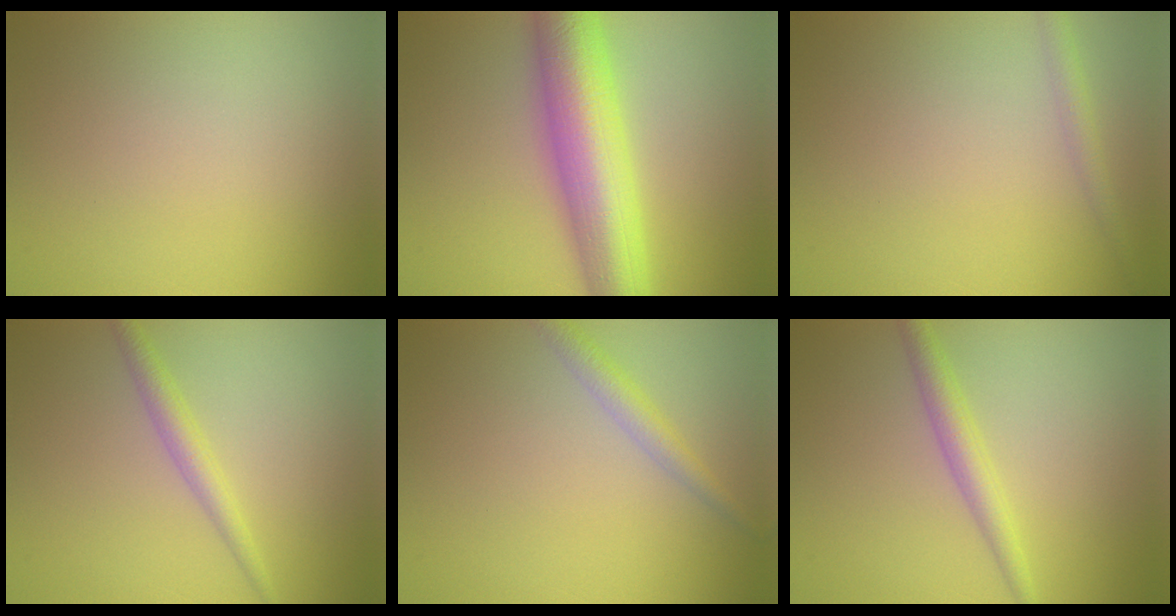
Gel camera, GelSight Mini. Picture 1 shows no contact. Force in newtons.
{"total": 10.4, "press": 10.4, "slide": 0.1}
{"total": 1.6, "press": 1.6, "slide": 0.1}
{"total": 2.2, "press": 2.1, "slide": 0.1}
{"total": 2.1, "press": 2.1, "slide": 0.0}
{"total": 2.5, "press": 2.5, "slide": 0.1}